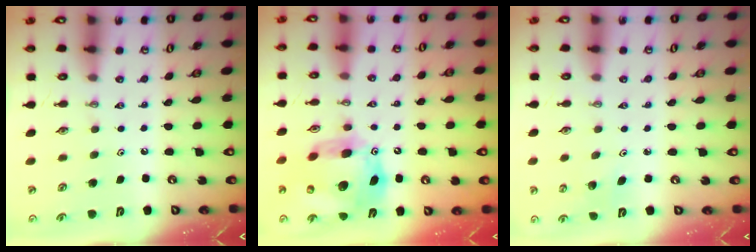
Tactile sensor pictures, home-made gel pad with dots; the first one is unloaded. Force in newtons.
{"total": 18.0, "press": 17.9, "slide": 2.1}
{"total": 2.9, "press": 2.8, "slide": 0.8}